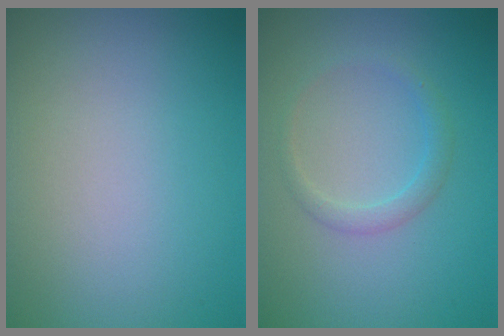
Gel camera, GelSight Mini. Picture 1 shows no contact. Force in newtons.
{"total": 1.5, "press": 1.5, "slide": 0.1}